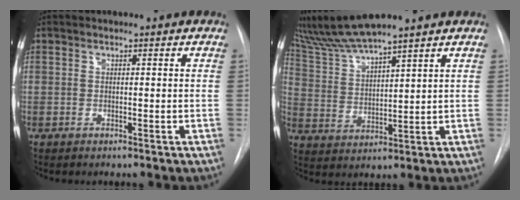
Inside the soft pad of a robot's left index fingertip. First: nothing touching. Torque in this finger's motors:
{"motor_torque": [1.04, -1.10, 0.22, 0.13]}